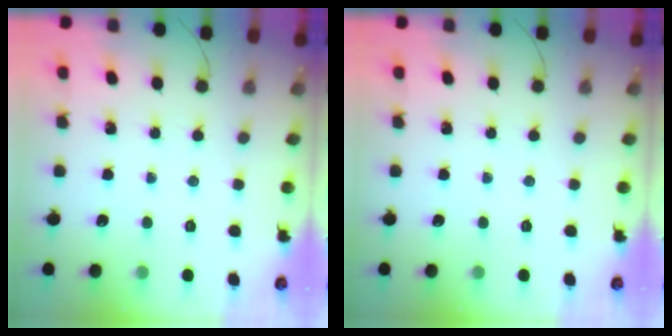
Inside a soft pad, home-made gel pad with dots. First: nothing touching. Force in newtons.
{"total": 0.0}